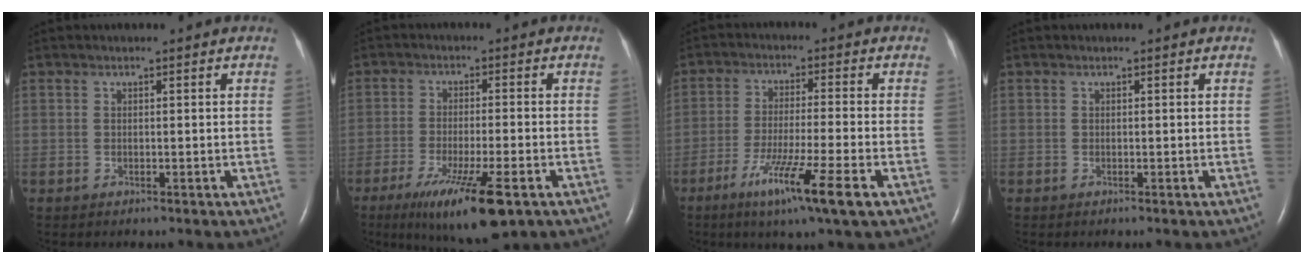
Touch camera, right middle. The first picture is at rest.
{"total": 12.0, "force": [-6.6, 1.5, 9.9], "torque": [-0.165, -0.031, -0.103]}
{"total": 10.7, "force": [-5.5, -0.7, 9.1], "torque": [-0.167, -0.030, -0.096]}
{"total": 0.0}